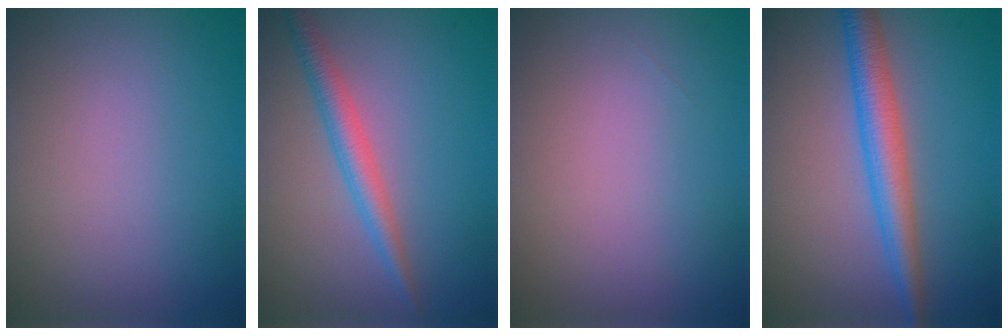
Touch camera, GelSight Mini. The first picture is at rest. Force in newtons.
{"total": 2.7, "press": 2.7, "slide": 0.1}
{"total": 0.0}
{"total": 4.2, "press": 4.2, "slide": 0.1}